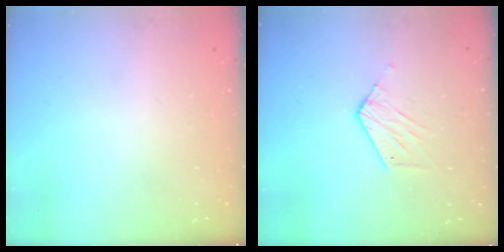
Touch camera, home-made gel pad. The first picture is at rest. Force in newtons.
{"total": 6.4, "press": 6.4, "slide": 0.2}